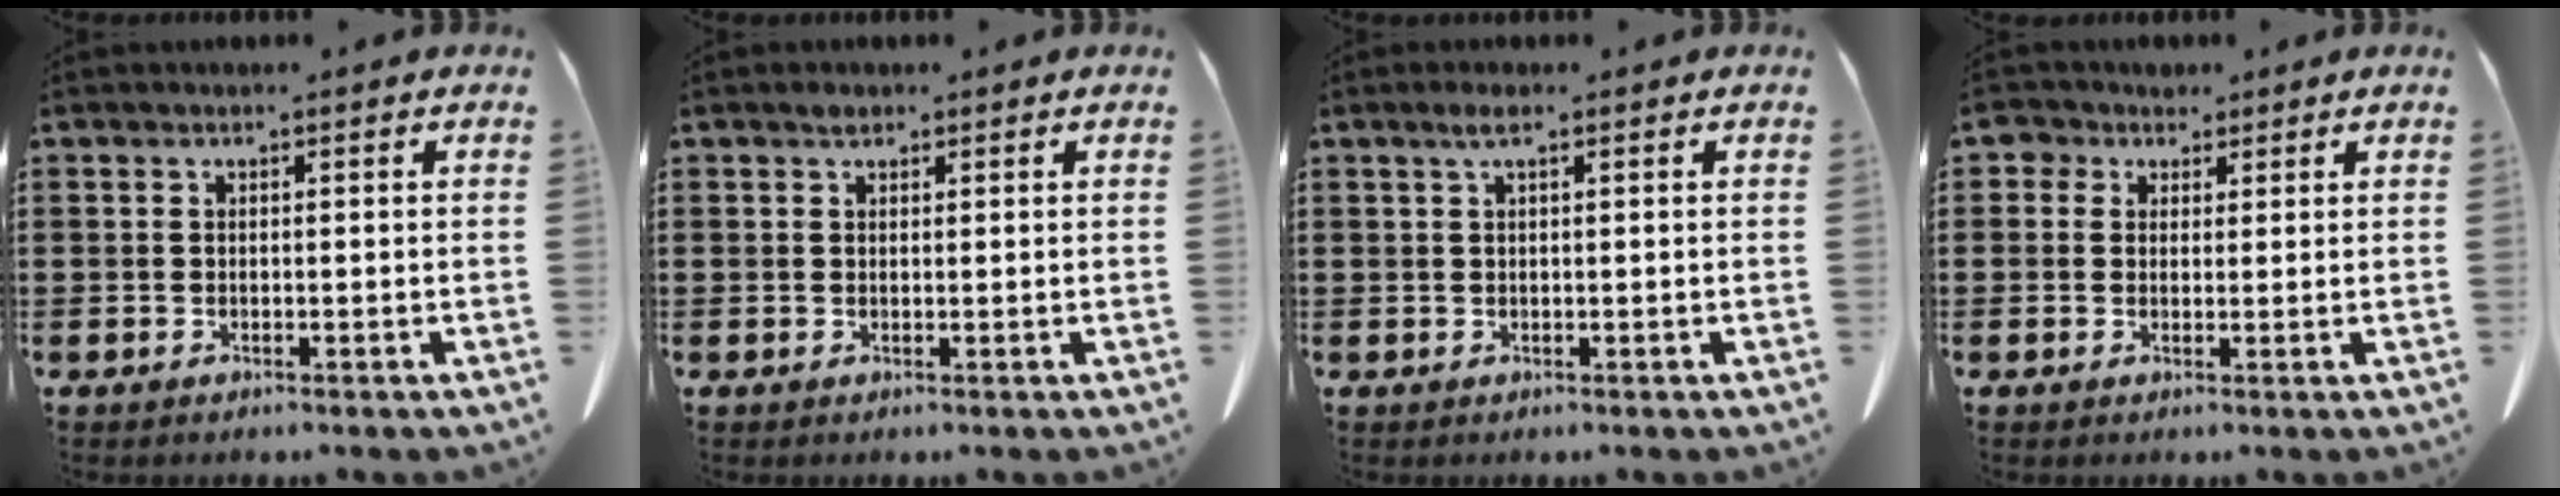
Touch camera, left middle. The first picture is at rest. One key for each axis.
{"total": 0.9, "fx": 0.6, "fy": 0.5, "fz": 0.4, "tx": -0.001, "ty": 0.000, "tz": 0.010}
{"total": 1.5, "fx": 0.6, "fy": 0.2, "fz": 1.4, "tx": -0.029, "ty": 0.002, "tz": 0.010}
{"total": 3.0, "fx": 1.8, "fy": 2.3, "fz": 0.7, "tx": -0.018, "ty": 0.009, "tz": 0.030}